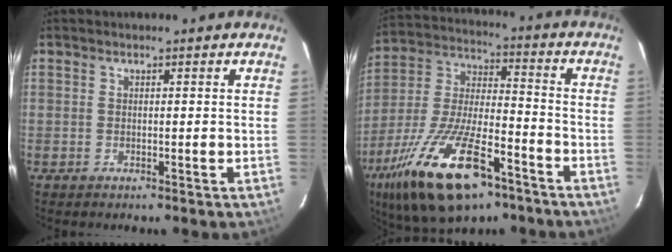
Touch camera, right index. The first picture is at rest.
{"total": 23.3, "force": [-13.5, 8.8, 16.8], "torque": [-0.337, -0.030, -0.234]}